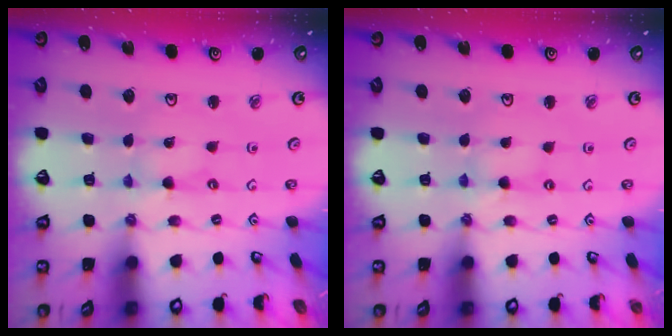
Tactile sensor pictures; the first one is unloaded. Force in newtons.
{"total": 0.0}